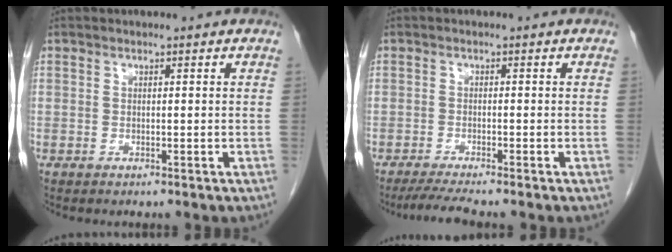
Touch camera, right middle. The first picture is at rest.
{"total": 3.5, "force": [-3.0, -0.8, 1.7], "torque": [-0.035, -0.014, -0.058]}